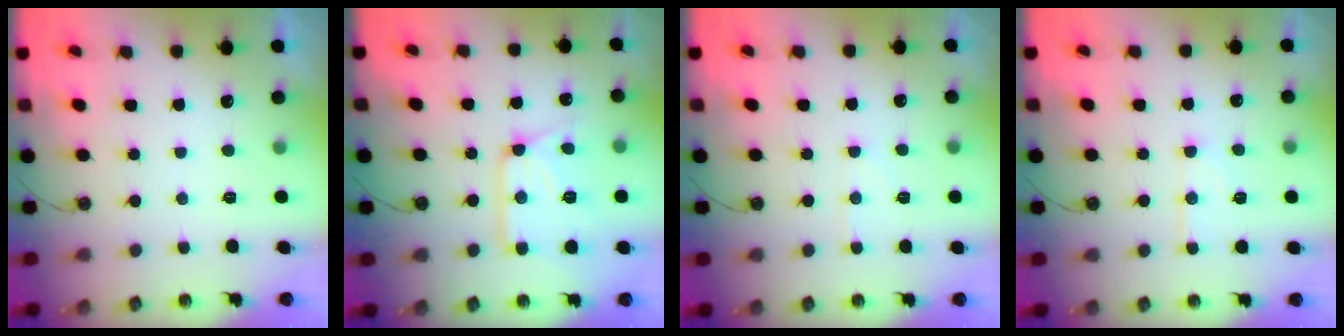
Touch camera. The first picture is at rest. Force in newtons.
{"total": 13.5, "press": 13.4, "slide": 1.4}
{"total": 4.8, "press": 4.7, "slide": 0.5}
{"total": 6.9, "press": 6.9, "slide": 0.5}